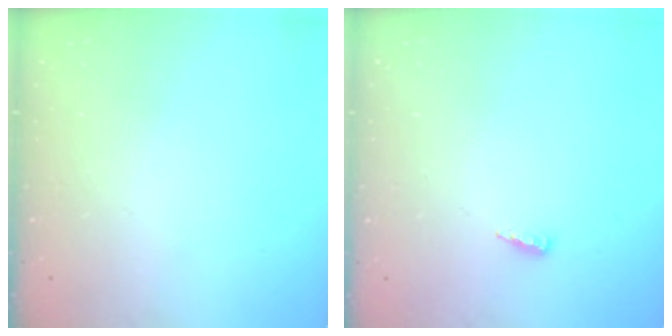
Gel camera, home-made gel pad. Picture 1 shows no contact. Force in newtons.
{"total": 3.7, "press": 3.6, "slide": 0.4}